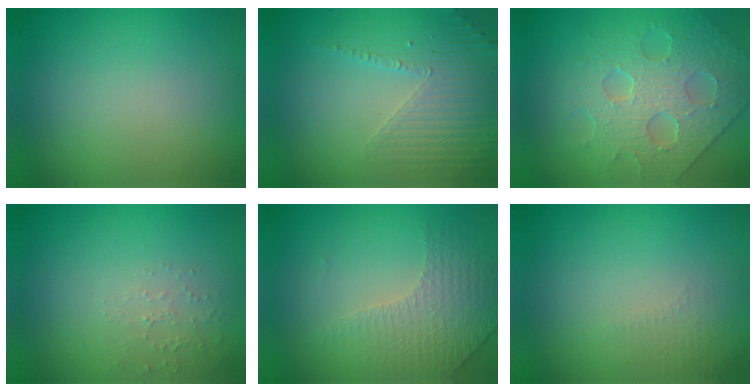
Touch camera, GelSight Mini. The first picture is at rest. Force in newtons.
{"total": 5.3, "press": 3.1, "slide": 4.2}
{"total": 5.3, "press": 4.9, "slide": 2.0}
{"total": 1.3, "press": 1.3, "slide": 0.4}
{"total": 4.6, "press": 3.0, "slide": 3.5}
{"total": 1.4, "press": 1.3, "slide": 0.4}